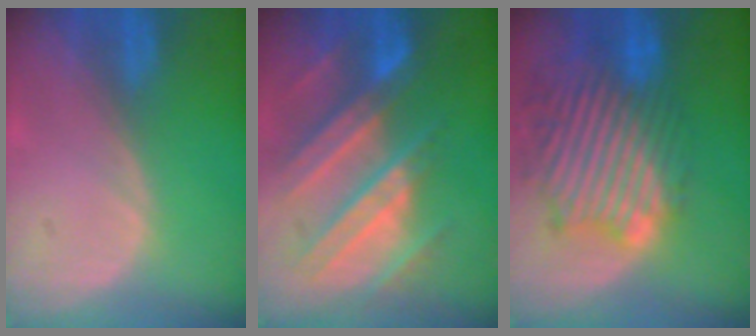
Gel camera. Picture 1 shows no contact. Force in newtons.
{"total": 11.1, "press": 9.8, "slide": 5.0}
{"total": 13.3, "press": 11.7, "slide": 6.4}